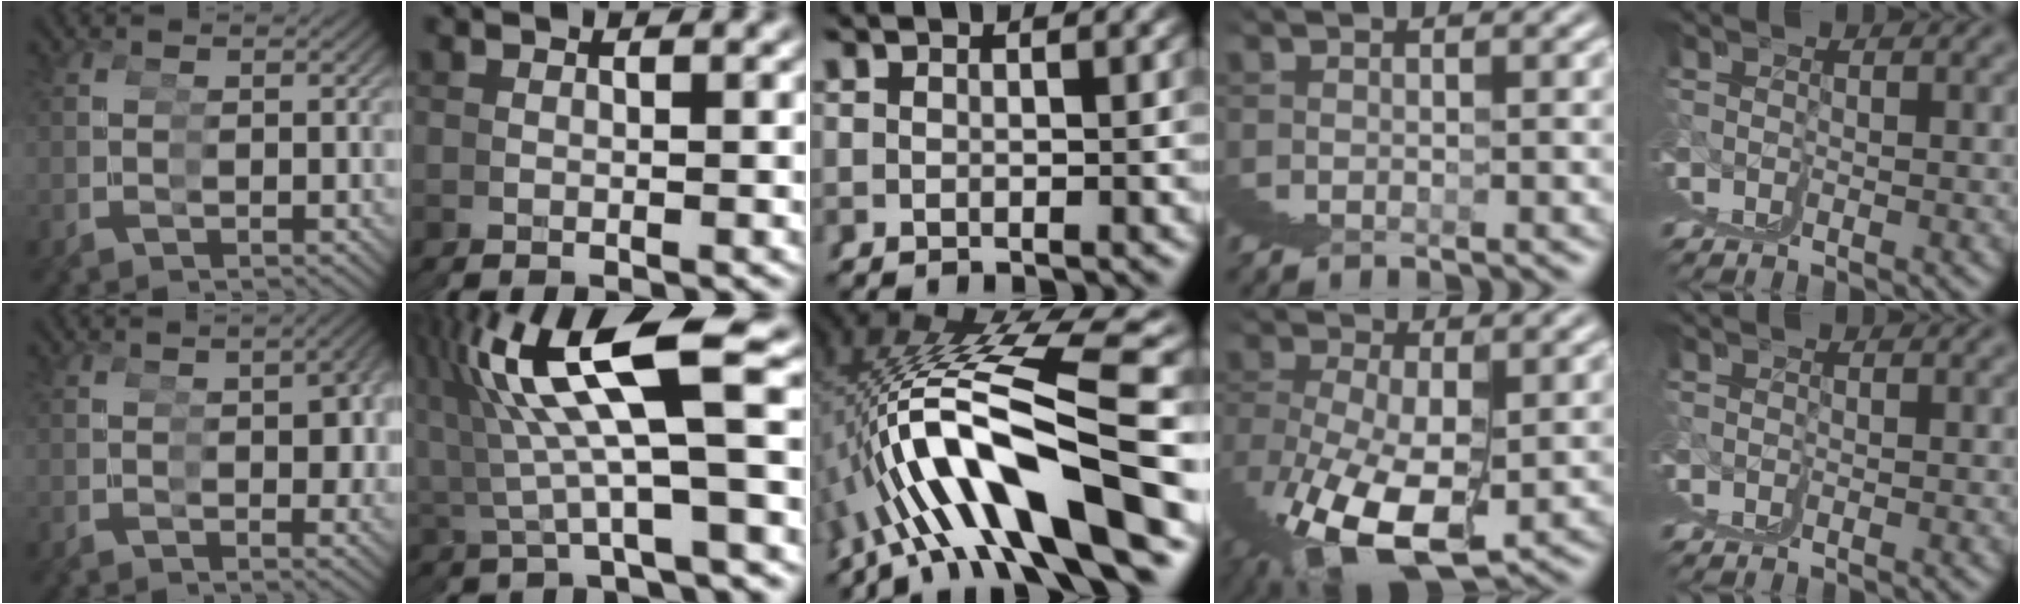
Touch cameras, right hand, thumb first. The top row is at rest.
{"thumb": {"total": 3.7, "force": [0.4, 1.3, 3.4], "torque": [-0.032, 0.008, 0.005]}, "index": {"total": 10.9, "force": [3.1, 5.3, 9.0], "torque": [-0.150, 0.020, 0.041]}, "middle": {"total": 13.7, "force": [0.0, 5.0, 12.7], "torque": [-0.227, 0.006, 0.005]}, "ring": {"total": 8.0, "force": [-2.1, 3.9, 6.6], "torque": [-0.123, -0.031, -0.014]}}